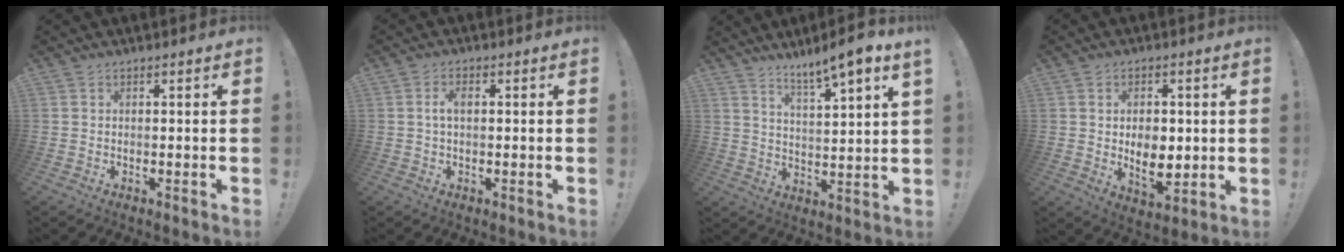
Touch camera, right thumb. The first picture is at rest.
{"total": 3.3, "force": [0.3, 1.7, 2.8], "torque": [-0.050, 0.008, 0.004]}
{"total": 8.4, "force": [6.6, -0.5, 5.1], "torque": [-0.083, -0.051, 0.105]}
{"total": 8.6, "force": [0.4, 6.0, 6.2], "torque": [-0.070, -0.013, 0.006]}